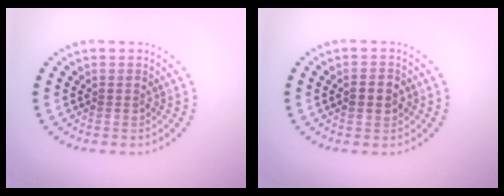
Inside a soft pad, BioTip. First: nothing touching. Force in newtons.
{"total": 1.8, "press": 1.8, "slide": 0.3}